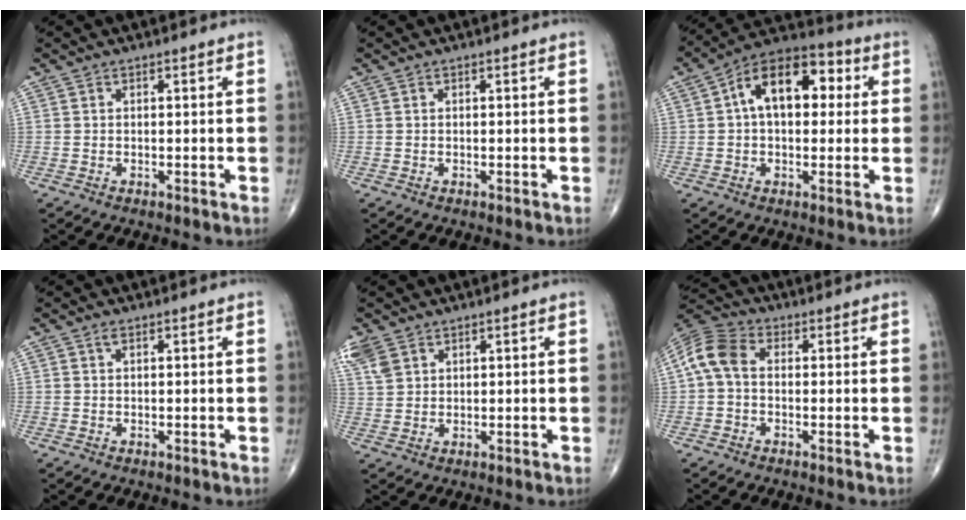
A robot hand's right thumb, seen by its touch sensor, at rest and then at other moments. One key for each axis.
{"total": 0.0}
{"total": 14.7, "fx": 2.8, "fy": 8.7, "fz": 11.5, "tx": -0.157, "ty": 0.034, "tz": 0.034}
{"total": 0.7, "fx": 0.3, "fy": 0.4, "fz": 0.6, "tx": -0.015, "ty": 0.006, "tz": 0.006}
{"total": 5.2, "fx": 3.1, "fy": 3.3, "fz": 2.6, "tx": -0.056, "ty": 0.004, "tz": 0.074}
{"total": 7.7, "fx": 0.2, "fy": 5.3, "fz": 5.5, "tx": -0.112, "ty": 0.022, "tz": -0.009}